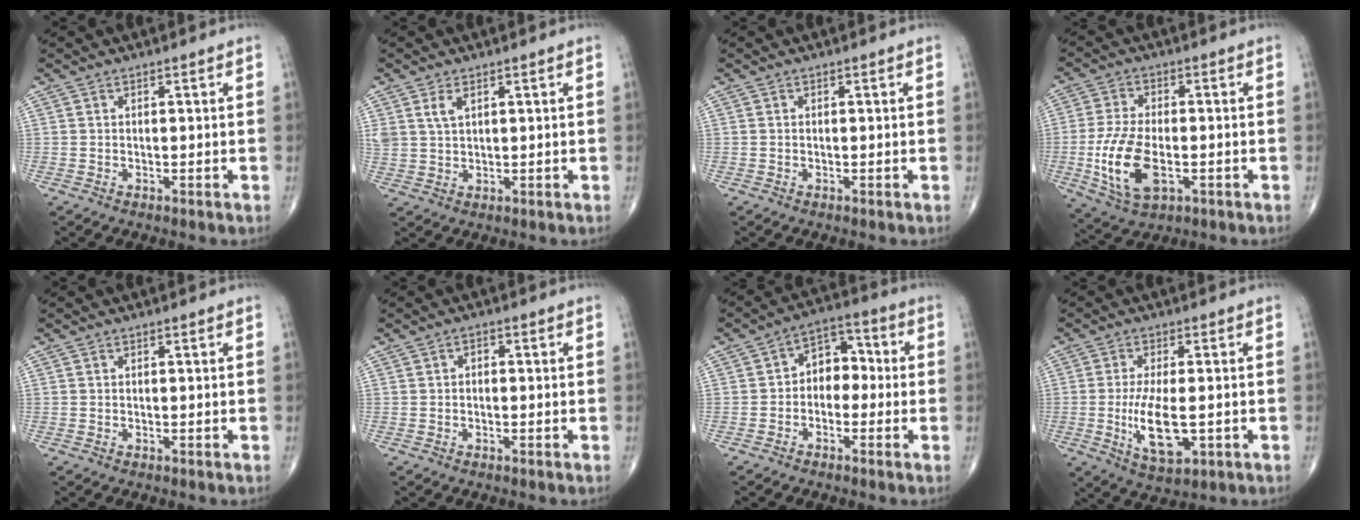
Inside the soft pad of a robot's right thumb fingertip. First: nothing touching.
{"total": 3.5, "force": [1.7, 1.9, 2.4], "torque": [-0.049, -0.003, 0.039]}
{"total": 0.0}
{"total": 12.3, "force": [-2.8, 6.3, 10.1], "torque": [-0.210, 0.000, -0.045]}
{"total": 0.0}
{"total": 1.2, "force": [-0.1, 0.8, 0.8], "torque": [-0.004, 0.005, -0.007]}
{"total": 7.2, "force": [-0.8, 5.3, 4.8], "torque": [-0.038, 0.036, -0.031]}
{"total": 9.4, "force": [-1.6, 3.7, 8.5], "torque": [-0.158, -0.015, -0.021]}